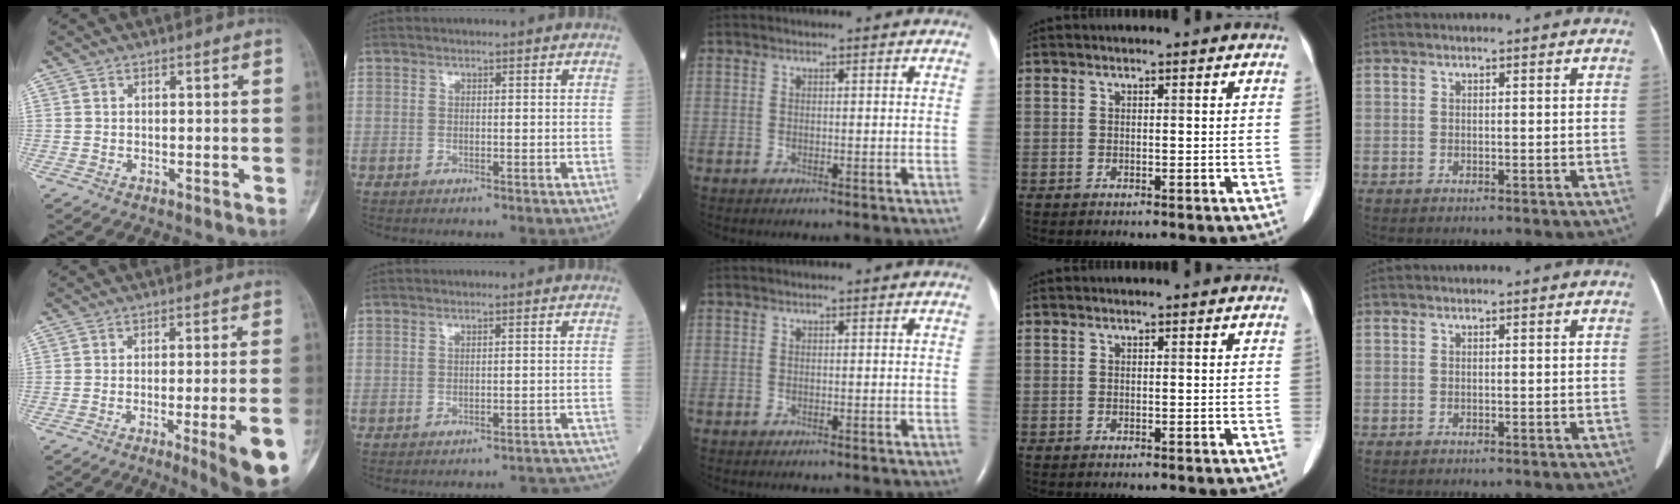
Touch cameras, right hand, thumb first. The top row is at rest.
{"thumb": {"total": 12.1, "force": [-4.9, 1.2, 10.9], "torque": [-0.129, 0.005, -0.061]}, "index": {"total": 9.7, "force": [-9.5, 1.3, 1.3], "torque": [0.005, 0.010, -0.097]}}